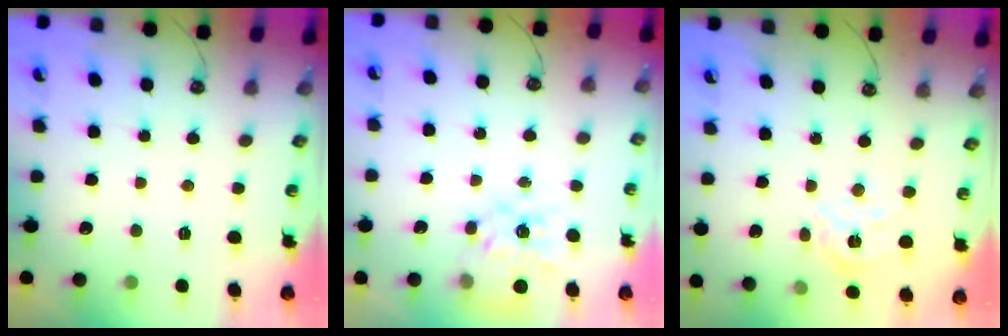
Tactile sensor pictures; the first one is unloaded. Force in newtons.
{"total": 15.0, "press": 14.9, "slide": 1.5}
{"total": 10.9, "press": 10.9, "slide": 1.1}